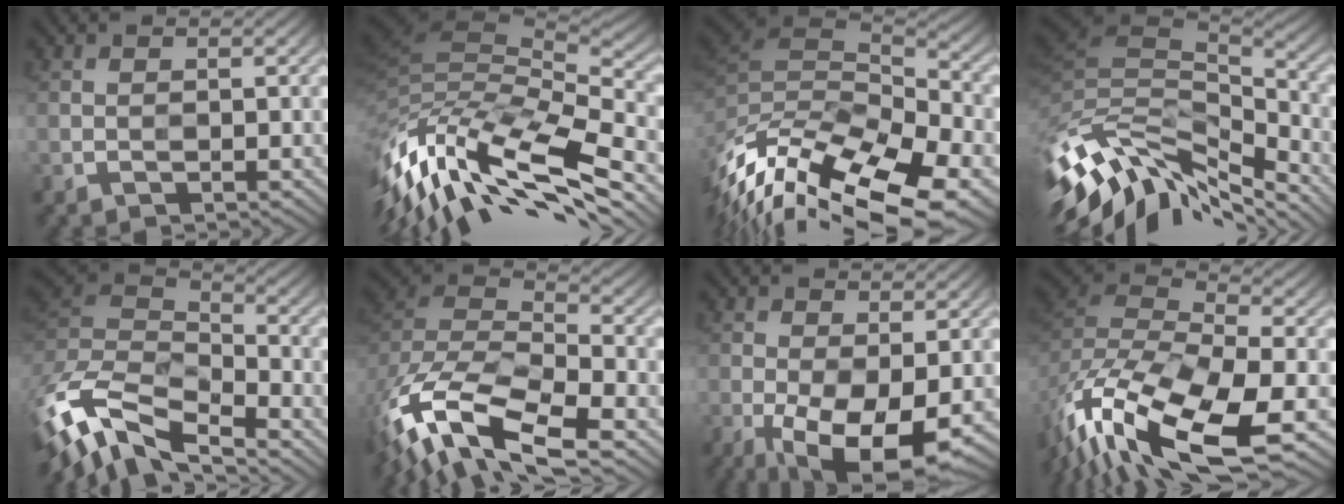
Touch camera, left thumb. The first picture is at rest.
{"total": 16.7, "force": [-9.2, 6.7, 12.2], "torque": [-0.291, -0.024, -0.150]}
{"total": 16.7, "force": [-8.3, 8.0, 12.1], "torque": [-0.238, -0.015, -0.095]}
{"total": 14.2, "force": [-8.3, 6.0, 9.9], "torque": [-0.228, -0.020, -0.129]}
{"total": 12.0, "force": [-6.7, 5.4, 8.5], "torque": [-0.205, -0.007, -0.124]}
{"total": 15.1, "force": [-9.2, 6.7, 10.0], "torque": [-0.235, -0.026, -0.163]}
{"total": 10.0, "force": [-3.4, 3.9, 8.6], "torque": [-0.164, -0.020, -0.047]}
{"total": 17.9, "force": [-10.2, 7.7, 12.5], "torque": [-0.317, -0.050, -0.161]}